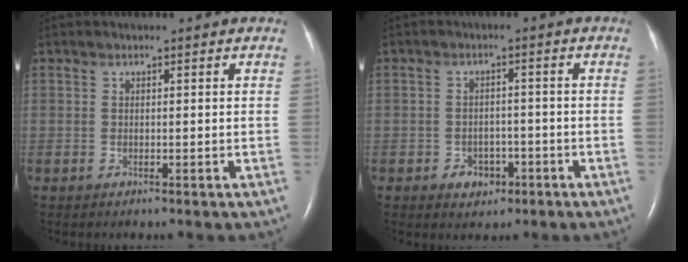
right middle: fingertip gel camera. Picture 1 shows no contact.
{"total": 3.5, "force": [-1.8, 2.6, 1.5], "torque": [-0.019, 0.007, -0.018]}